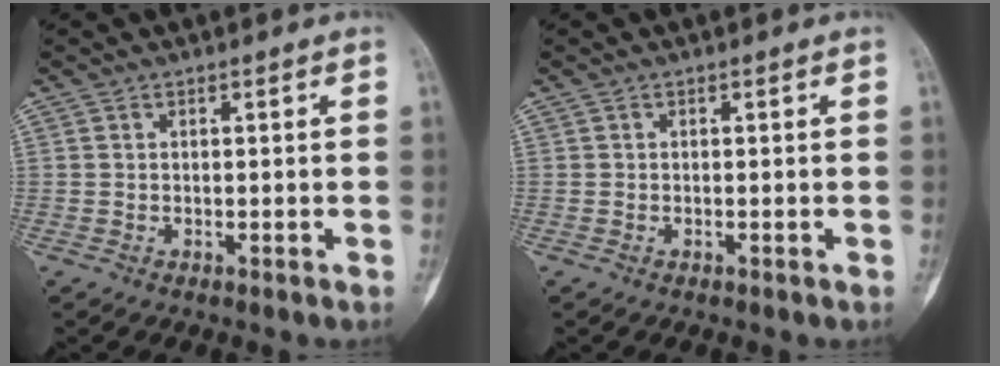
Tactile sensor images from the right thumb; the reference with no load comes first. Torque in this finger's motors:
{"motor_torque": [-0.16, 0.07, 0.05, -0.14, 0.04]}